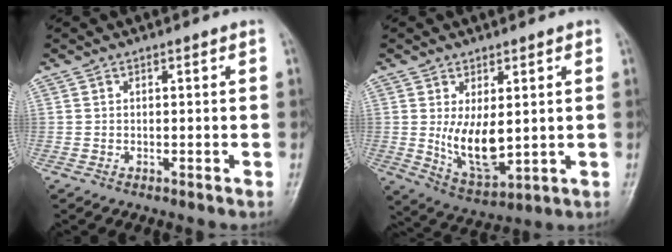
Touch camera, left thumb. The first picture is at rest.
{"total": 9.6, "force": [0.9, 4.9, 8.2], "torque": [-0.124, -0.028, 0.032]}